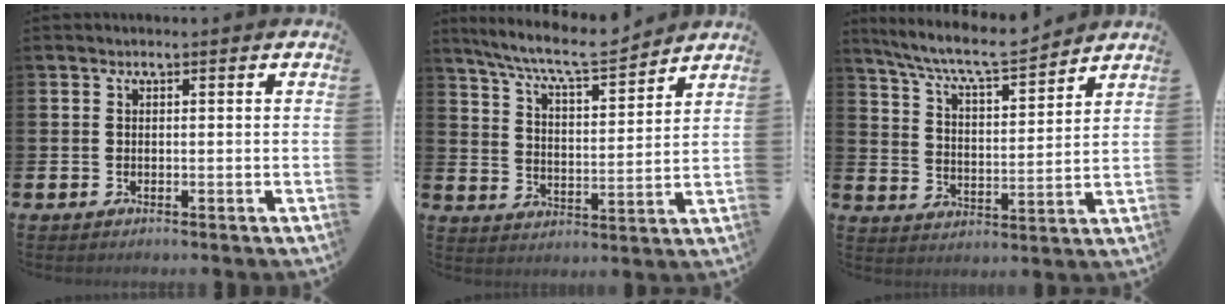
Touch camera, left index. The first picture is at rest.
{"total": 8.6, "force": [7.9, 0.9, 3.2], "torque": [-0.089, -0.048, 0.141]}
{"total": 7.9, "force": [7.4, 0.7, 2.7], "torque": [-0.088, -0.046, 0.132]}